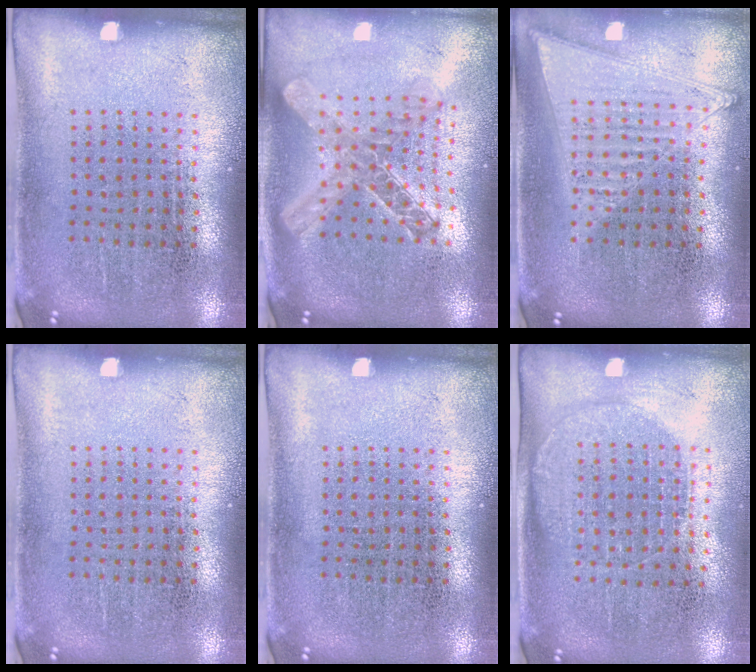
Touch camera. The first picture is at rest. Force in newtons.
{"total": 2.1, "press": 1.8, "slide": 1.1}
{"total": 1.2, "press": 1.2, "slide": 0.2}
{"total": 0.0}
{"total": 0.0}
{"total": 1.4, "press": 1.2, "slide": 0.6}